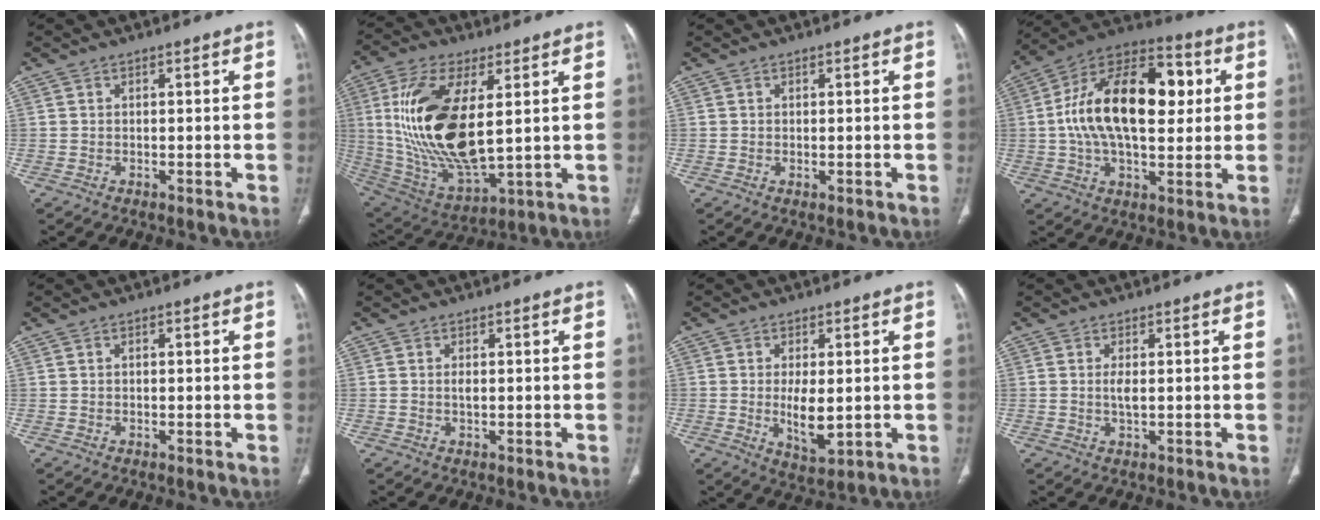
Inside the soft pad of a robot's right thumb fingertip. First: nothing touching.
{"total": 22.2, "force": [3.4, 9.6, 19.7], "torque": [-0.399, -0.024, 0.076]}
{"total": 0.8, "force": [-0.2, 0.3, 0.7], "torque": [-0.011, -0.003, 0.000]}
{"total": 23.7, "force": [3.2, 12.7, 19.7], "torque": [-0.316, 0.022, 0.043]}
{"total": 0.0}
{"total": 1.0, "force": [0.0, 0.4, 0.9], "torque": [-0.020, -0.001, 0.002]}
{"total": 6.9, "force": [-0.5, 3.2, 6.1], "torque": [-0.100, -0.015, 0.002]}
{"total": 2.0, "force": [0.1, 0.6, 1.9], "torque": [-0.043, -0.004, 0.006]}